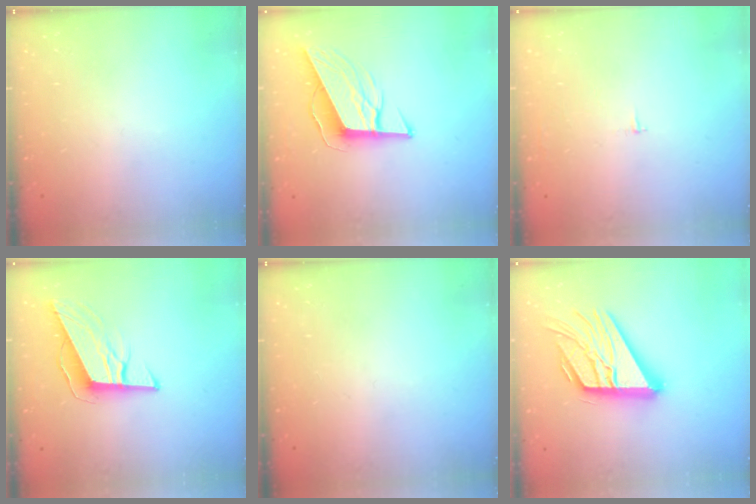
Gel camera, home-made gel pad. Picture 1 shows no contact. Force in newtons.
{"total": 13.0, "press": 12.6, "slide": 3.2}
{"total": 2.1, "press": 2.1, "slide": 0.2}
{"total": 10.8, "press": 10.3, "slide": 3.1}
{"total": 0.0}
{"total": 21.7, "press": 21.6, "slide": 1.9}